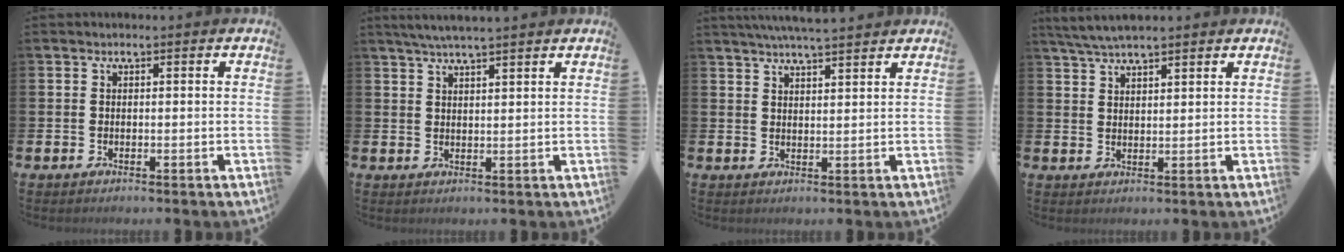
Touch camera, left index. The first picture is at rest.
{"total": 3.6, "force": [3.3, -0.1, 1.4], "torque": [-0.034, -0.004, 0.060]}
{"total": 4.7, "force": [4.5, -0.1, 1.3], "torque": [-0.028, -0.017, 0.080]}
{"total": 4.4, "force": [4.1, 0.6, 1.6], "torque": [-0.040, -0.008, 0.075]}